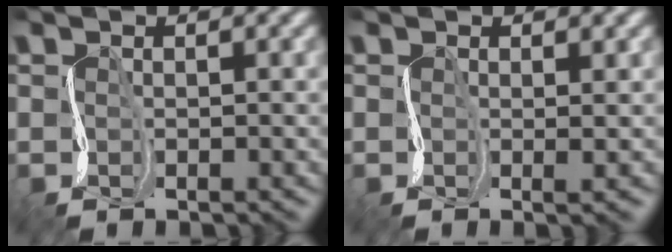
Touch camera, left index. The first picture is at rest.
{"total": 1.3, "force": [0.3, 0.3, 1.2], "torque": [-0.020, 0.002, 0.008]}